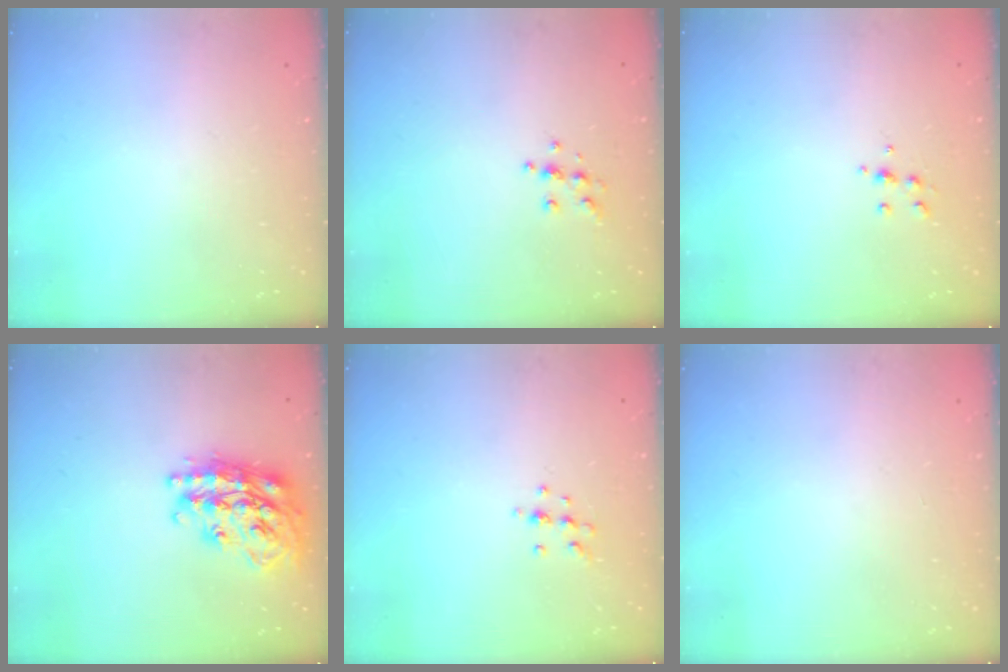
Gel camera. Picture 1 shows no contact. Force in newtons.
{"total": 6.2, "press": 6.2, "slide": 0.6}
{"total": 5.8, "press": 5.7, "slide": 0.8}
{"total": 23.5, "press": 23.4, "slide": 2.0}
{"total": 6.9, "press": 6.8, "slide": 1.2}
{"total": 0.0}